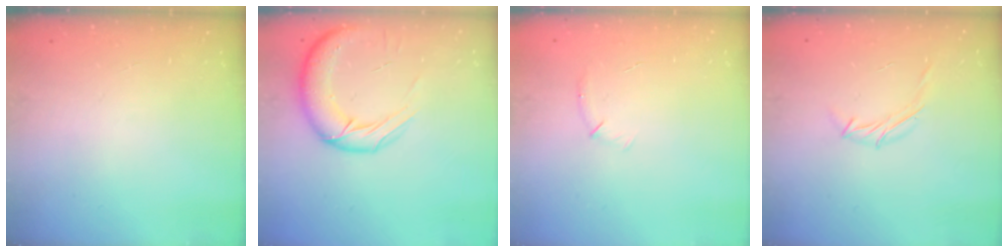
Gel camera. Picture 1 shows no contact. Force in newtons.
{"total": 15.3, "press": 14.8, "slide": 3.8}
{"total": 5.5, "press": 5.2, "slide": 1.6}
{"total": 6.4, "press": 6.3, "slide": 1.4}